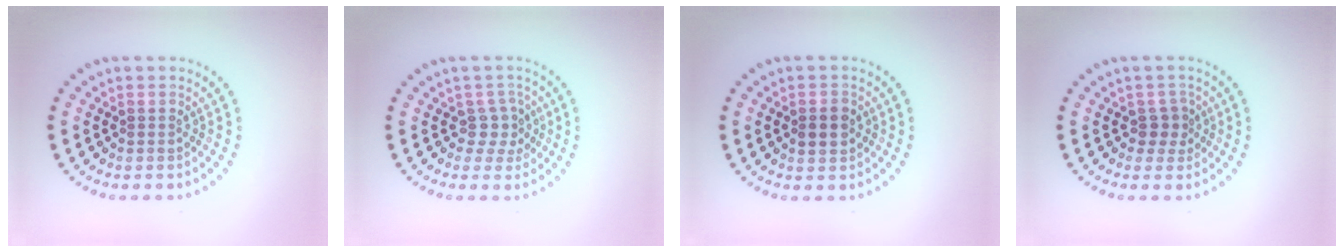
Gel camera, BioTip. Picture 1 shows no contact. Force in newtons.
{"total": 2.0, "press": 1.5, "slide": 1.2}
{"total": 2.3, "press": 2.3, "slide": 0.1}
{"total": 1.7, "press": 1.4, "slide": 1.0}